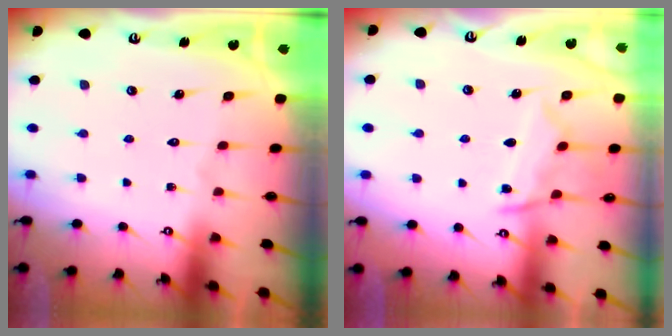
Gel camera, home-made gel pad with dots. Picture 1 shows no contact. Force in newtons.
{"total": 10.0, "press": 9.9, "slide": 0.9}